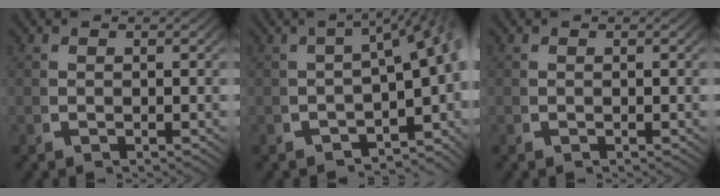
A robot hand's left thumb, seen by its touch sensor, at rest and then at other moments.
{"total": 10.0, "force": [-1.1, 5.5, 8.3], "torque": [-0.082, 0.007, -0.026]}
{"total": 0.0}